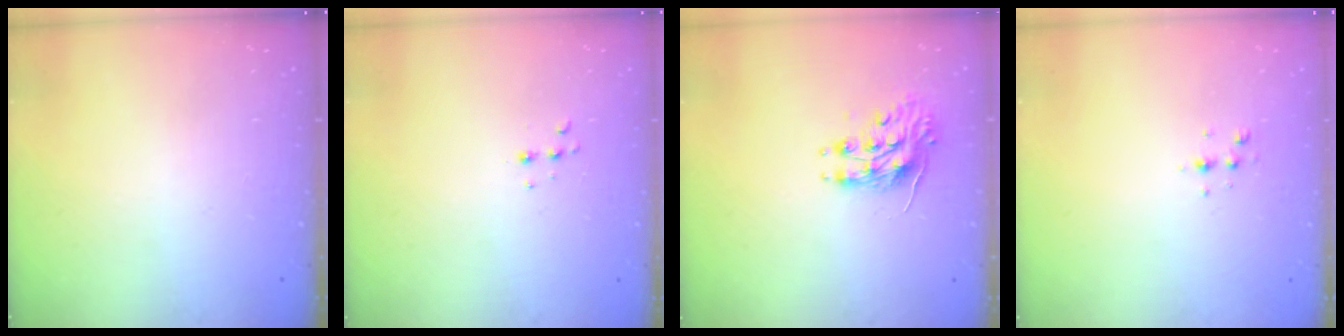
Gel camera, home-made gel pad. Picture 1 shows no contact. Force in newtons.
{"total": 4.7, "press": 4.6, "slide": 0.8}
{"total": 8.4, "press": 8.3, "slide": 0.4}
{"total": 3.6, "press": 3.1, "slide": 1.7}